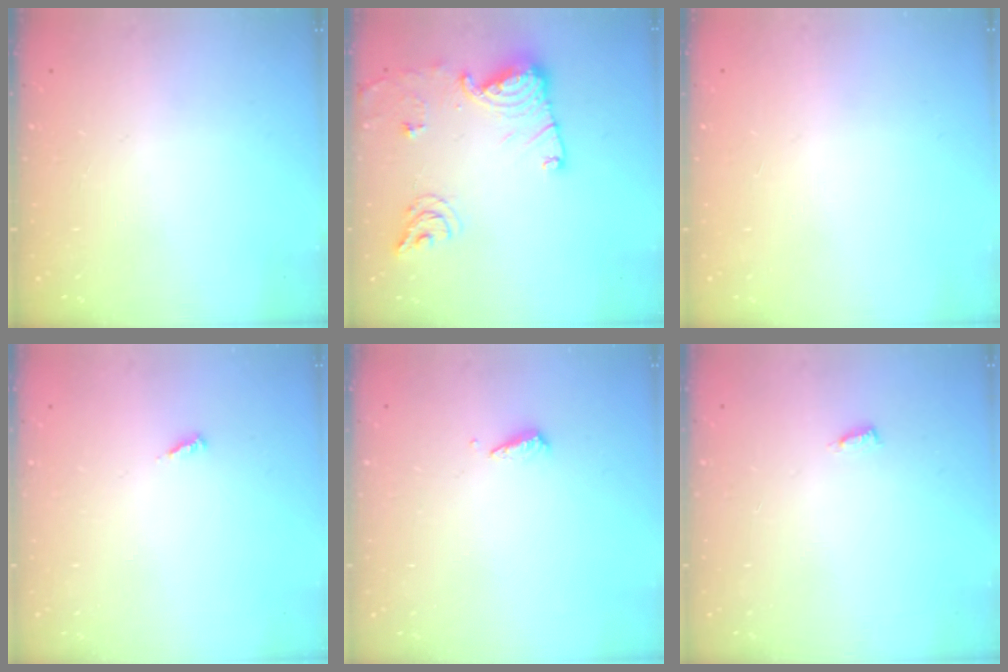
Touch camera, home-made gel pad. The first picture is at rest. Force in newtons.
{"total": 15.1, "press": 15.0, "slide": 1.5}
{"total": 1.1, "press": 0.9, "slide": 0.6}
{"total": 3.2, "press": 3.2, "slide": 0.3}
{"total": 3.1, "press": 3.1, "slide": 0.2}
{"total": 3.4, "press": 3.4, "slide": 0.3}